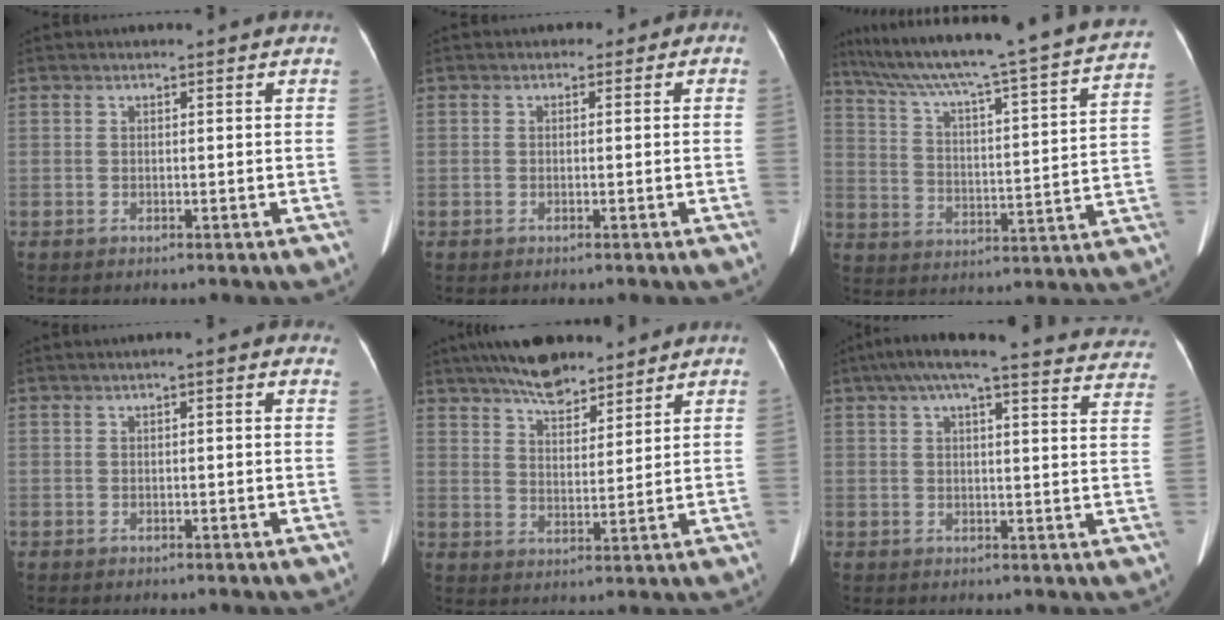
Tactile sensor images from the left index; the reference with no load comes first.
{"total": 1.1, "force": [-0.4, 1.0, 0.1], "torque": [0.006, 0.009, -0.013]}
{"total": 29.5, "force": [25.6, 0.7, 14.7], "torque": [-0.240, -0.036, 0.344]}
{"total": 2.4, "force": [1.2, 0.6, 2.0], "torque": [-0.022, 0.021, 0.013]}
{"total": 9.6, "force": [7.9, 2.9, 4.6], "torque": [-0.077, 0.014, 0.140]}
{"total": 29.3, "force": [26.0, 4.0, 13.0], "torque": [-0.198, -0.024, 0.306]}